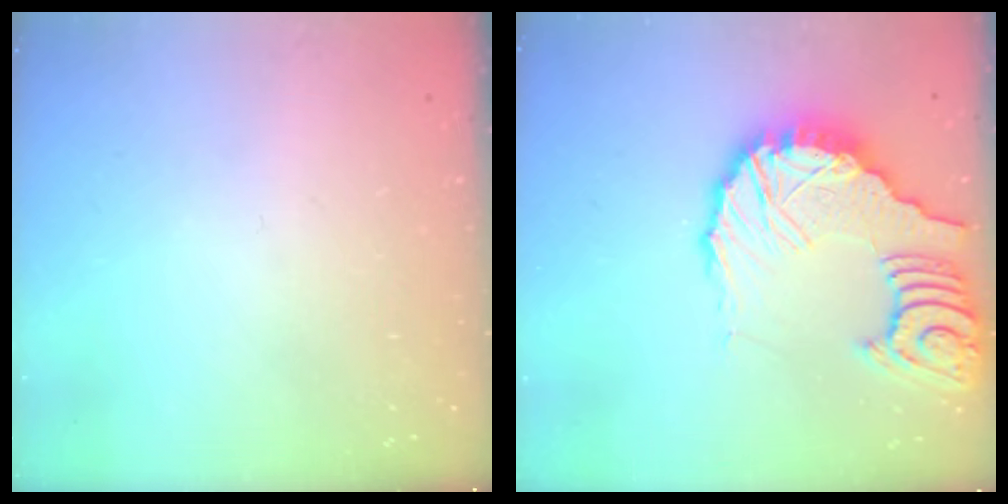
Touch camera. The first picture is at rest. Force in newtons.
{"total": 16.1, "press": 16.0, "slide": 1.8}